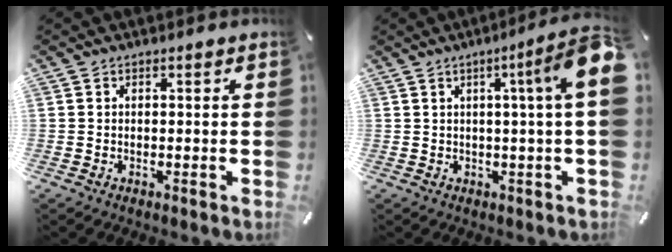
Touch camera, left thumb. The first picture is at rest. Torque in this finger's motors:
{"motor_torque": [0.15, 0.68, 1.24, -0.31, 0.29]}